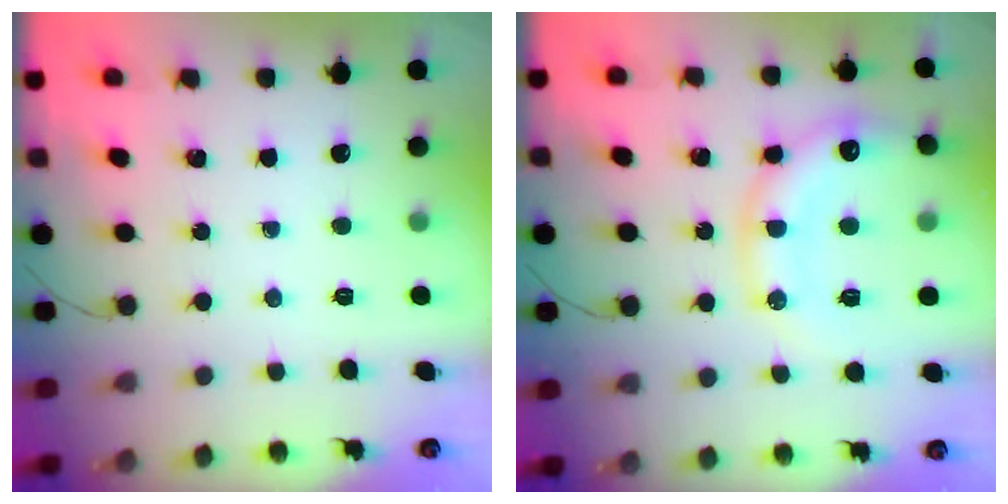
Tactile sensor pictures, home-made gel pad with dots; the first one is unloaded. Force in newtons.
{"total": 15.5, "press": 15.3, "slide": 2.3}